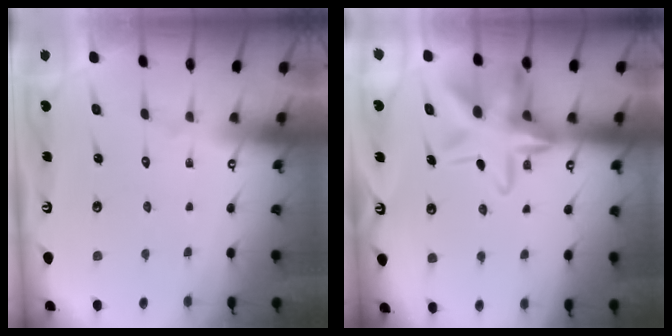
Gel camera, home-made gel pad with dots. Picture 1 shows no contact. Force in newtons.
{"total": 15.0, "press": 14.9, "slide": 1.8}